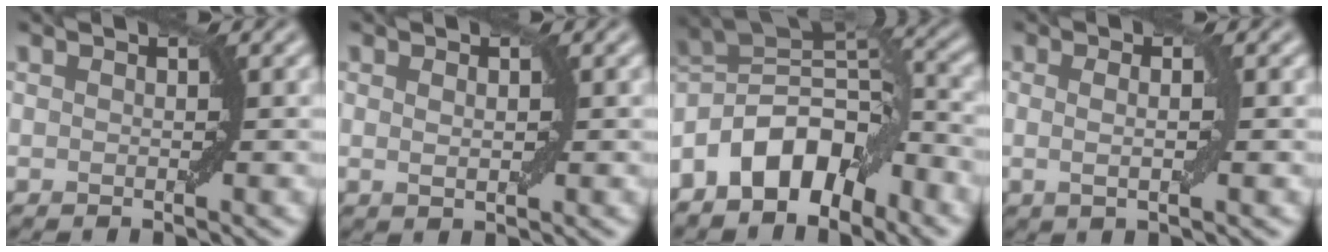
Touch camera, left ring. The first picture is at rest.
{"total": 1.1, "force": [0.3, 0.4, 1.0], "torque": [-0.018, 0.000, 0.007]}
{"total": 9.0, "force": [-5.1, 4.6, 5.8], "torque": [-0.084, 0.014, -0.105]}
{"total": 2.0, "force": [0.1, 0.4, 2.0], "torque": [-0.034, -0.003, -0.001]}